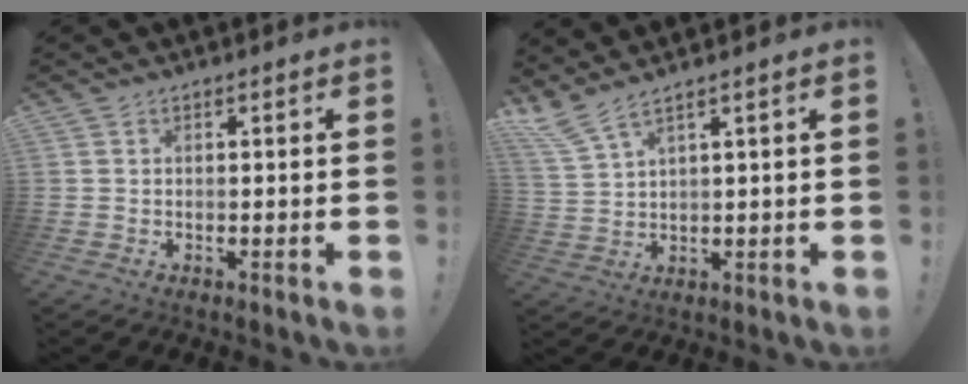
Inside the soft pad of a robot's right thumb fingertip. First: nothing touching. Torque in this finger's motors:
{"motor_torque": [0.31, 1.71, 0.19, 0.30, 0.29]}